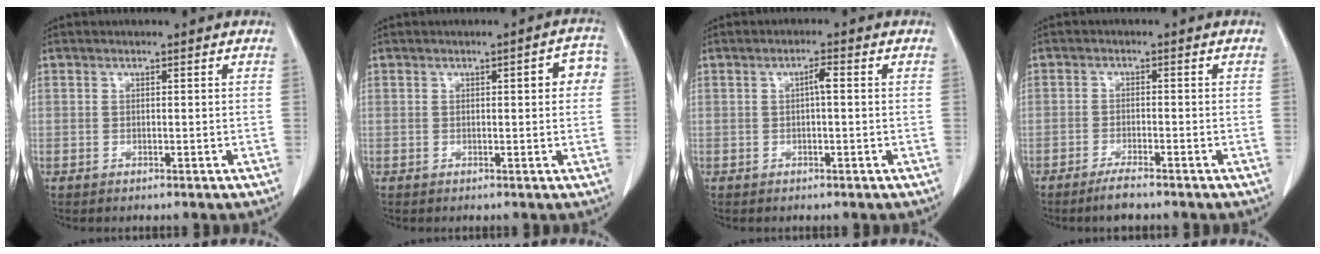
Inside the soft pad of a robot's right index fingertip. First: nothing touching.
{"total": 3.8, "force": [0.6, 1.1, 3.6], "torque": [-0.036, 0.012, 0.002]}
{"total": 1.7, "force": [0.1, 0.2, 1.7], "torque": [-0.030, 0.005, 0.002]}
{"total": 2.9, "force": [-2.4, 0.2, 1.7], "torque": [-0.038, -0.006, -0.043]}